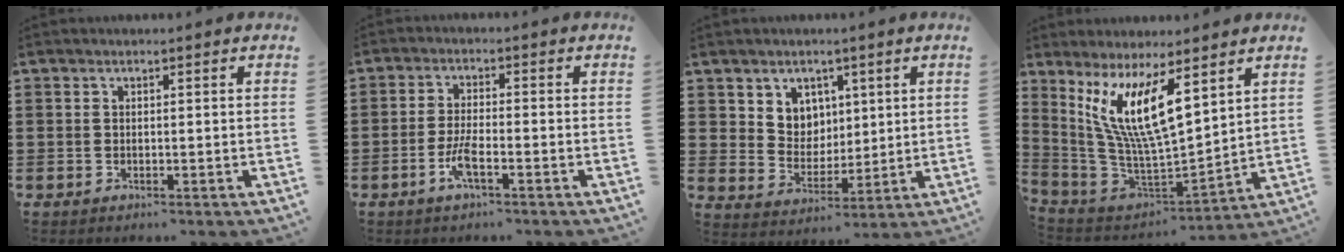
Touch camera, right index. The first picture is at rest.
{"total": 3.9, "force": [-1.9, 0.7, 3.3], "torque": [-0.076, -0.005, -0.041]}
{"total": 5.8, "force": [3.3, 4.7, 0.5], "torque": [-0.032, -0.003, 0.060]}
{"total": 12.3, "force": [5.9, 2.6, 10.4], "torque": [-0.231, -0.039, 0.106]}